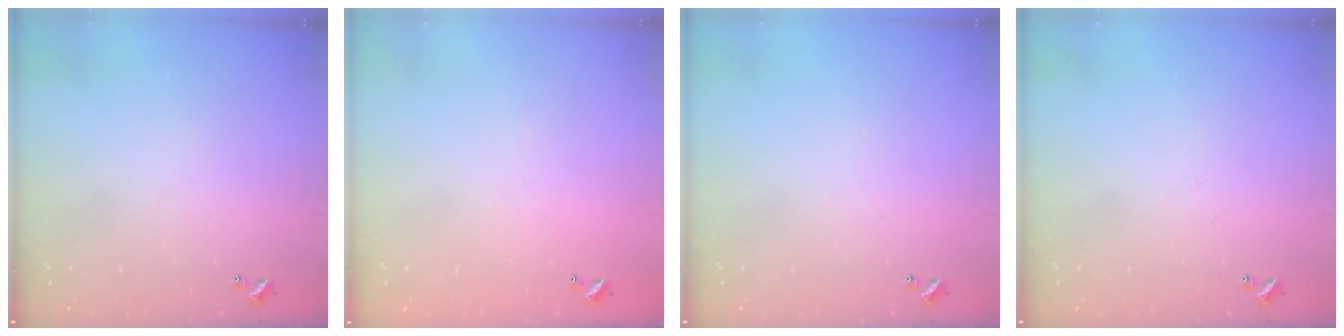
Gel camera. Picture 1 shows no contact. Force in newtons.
{"total": 3.0, "press": 3.0, "slide": 0.1}
{"total": 0.0}
{"total": 0.0}